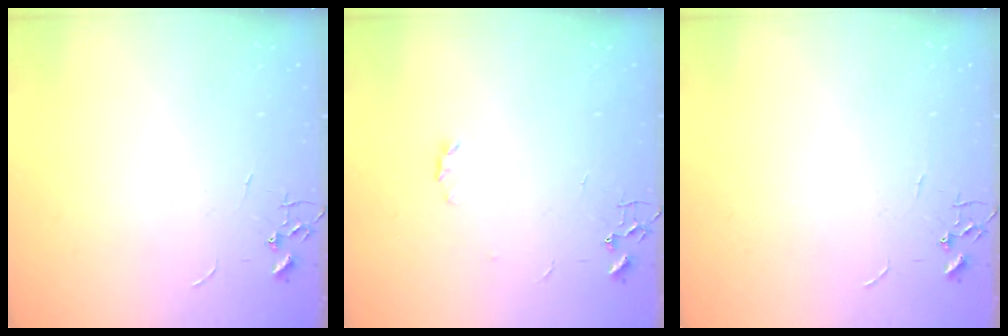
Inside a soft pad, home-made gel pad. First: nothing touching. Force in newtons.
{"total": 2.8, "press": 2.7, "slide": 0.5}
{"total": 0.0}